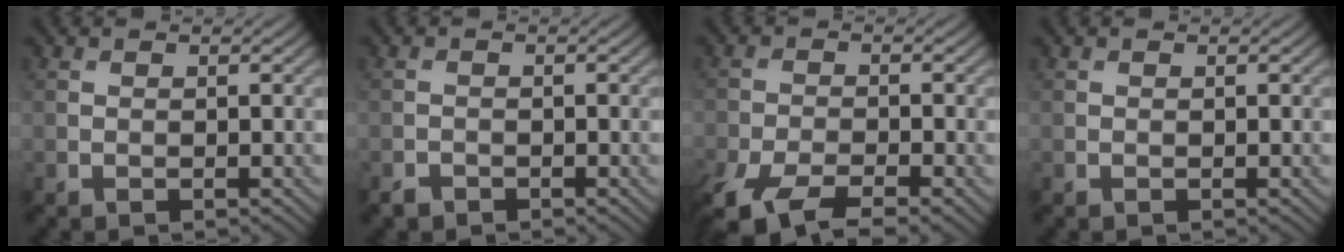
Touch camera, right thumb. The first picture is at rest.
{"total": 1.1, "force": [-1.0, 0.5, 0.1], "torque": [-0.003, -0.002, -0.021]}
{"total": 8.1, "force": [-5.5, 2.9, 5.2], "torque": [-0.105, -0.020, -0.103]}
{"total": 0.0}